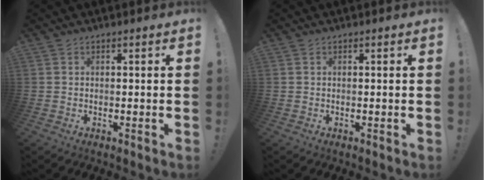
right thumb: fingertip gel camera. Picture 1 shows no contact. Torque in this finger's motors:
{"motor_torque": [0.02, -0.03, -0.15, 0.07, -0.07]}